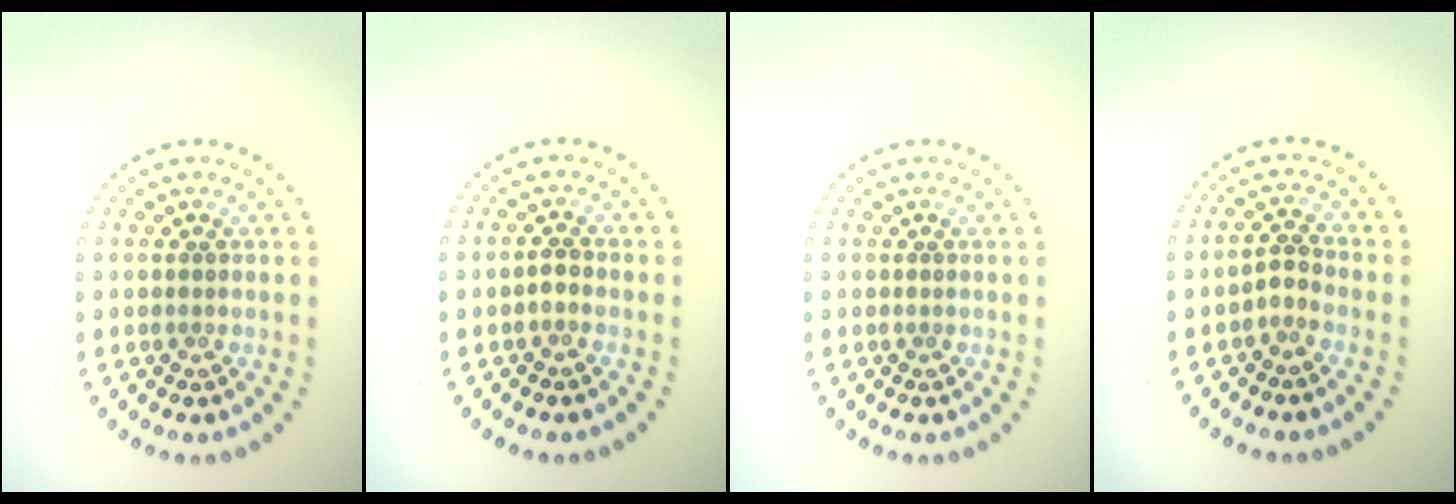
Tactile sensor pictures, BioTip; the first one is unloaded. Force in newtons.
{"total": 0.7, "press": 0.7, "slide": 0.3}
{"total": 0.0}
{"total": 1.1, "press": 0.8, "slide": 0.8}